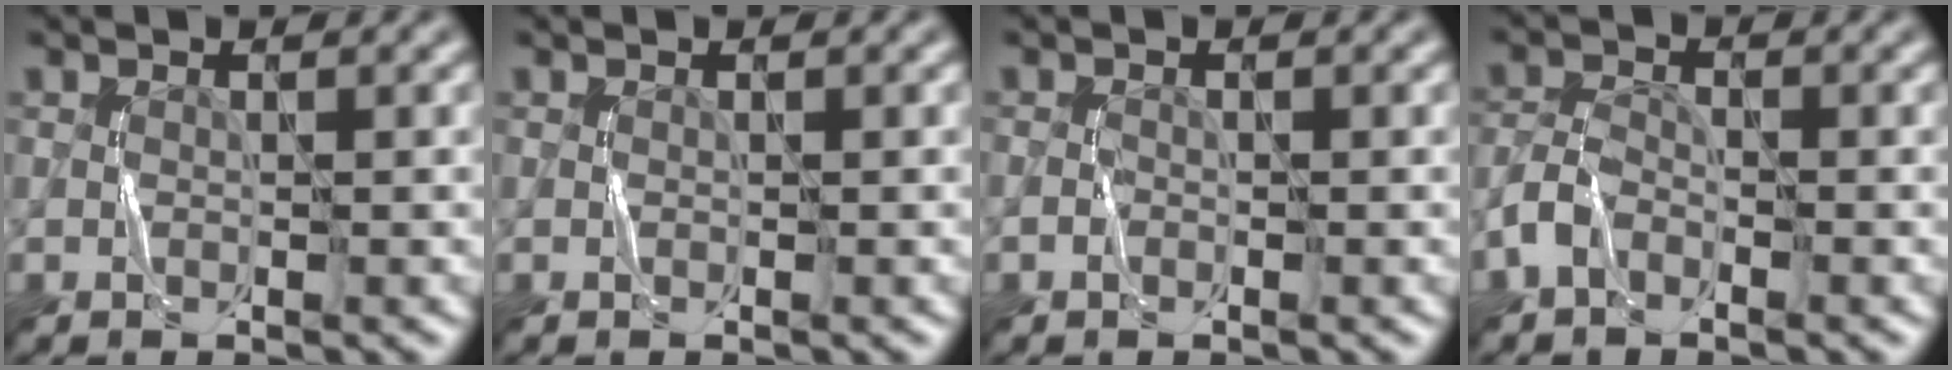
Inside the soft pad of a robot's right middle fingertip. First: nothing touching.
{"total": 0.0}
{"total": 0.0}
{"total": 2.2, "force": [-1.5, 1.1, 1.2], "torque": [-0.024, 0.006, -0.039]}